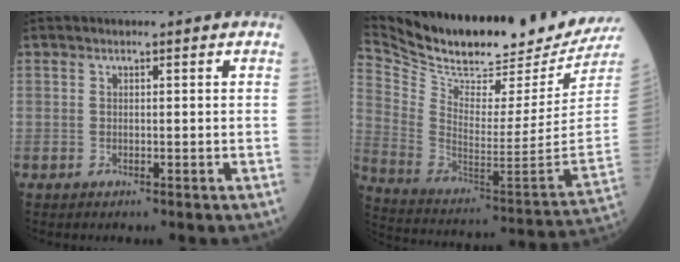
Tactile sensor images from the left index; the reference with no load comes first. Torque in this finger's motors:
{"motor_torque": [0.42, -1.68, -0.08, 0.00]}